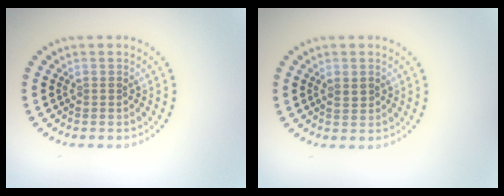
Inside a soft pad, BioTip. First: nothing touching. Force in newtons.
{"total": 0.7, "press": 0.7, "slide": 0.3}